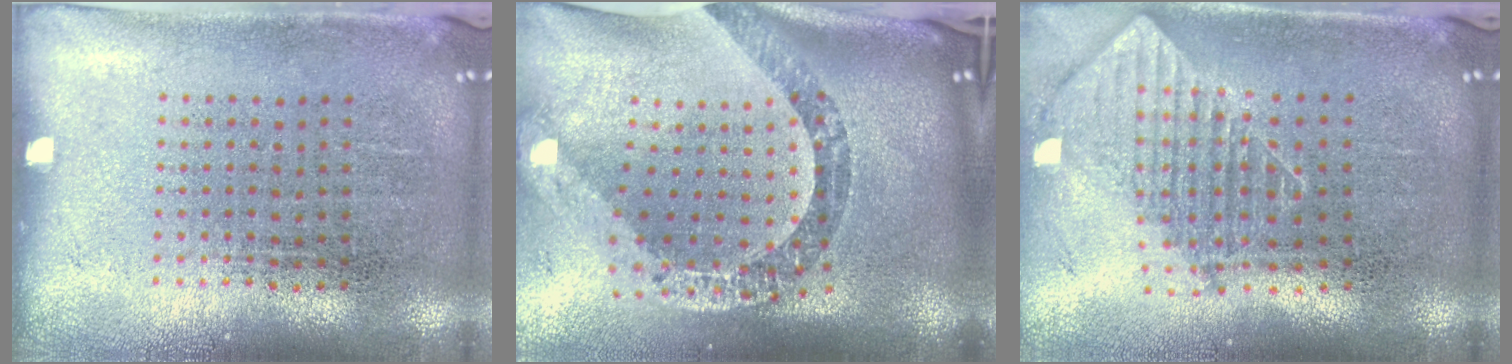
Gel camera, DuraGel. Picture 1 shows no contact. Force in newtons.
{"total": 3.3, "press": 2.2, "slide": 2.4}
{"total": 1.8, "press": 1.5, "slide": 1.1}